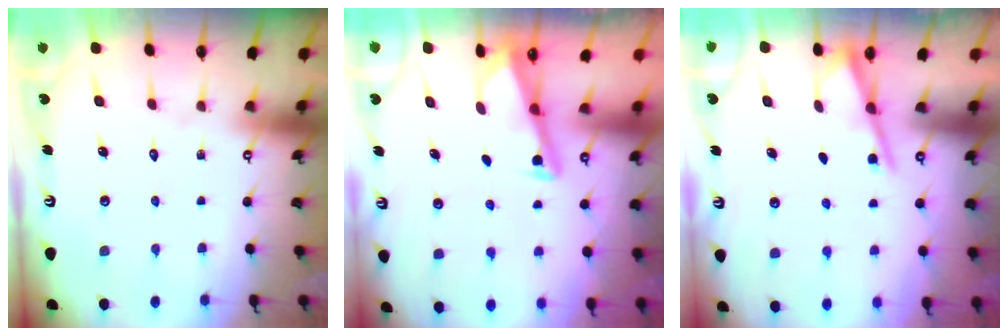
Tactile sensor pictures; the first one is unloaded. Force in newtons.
{"total": 2.9, "press": 2.9, "slide": 0.4}
{"total": 2.6, "press": 2.6, "slide": 0.2}